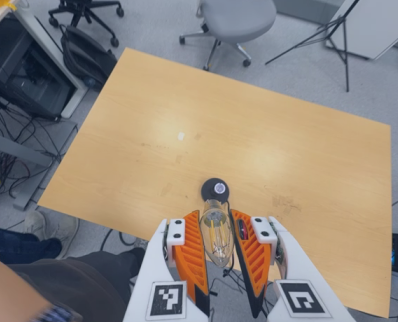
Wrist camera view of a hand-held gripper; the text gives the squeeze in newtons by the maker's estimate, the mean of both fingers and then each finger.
{"total": 12.6, "left": 12.6, "right": 12.7}